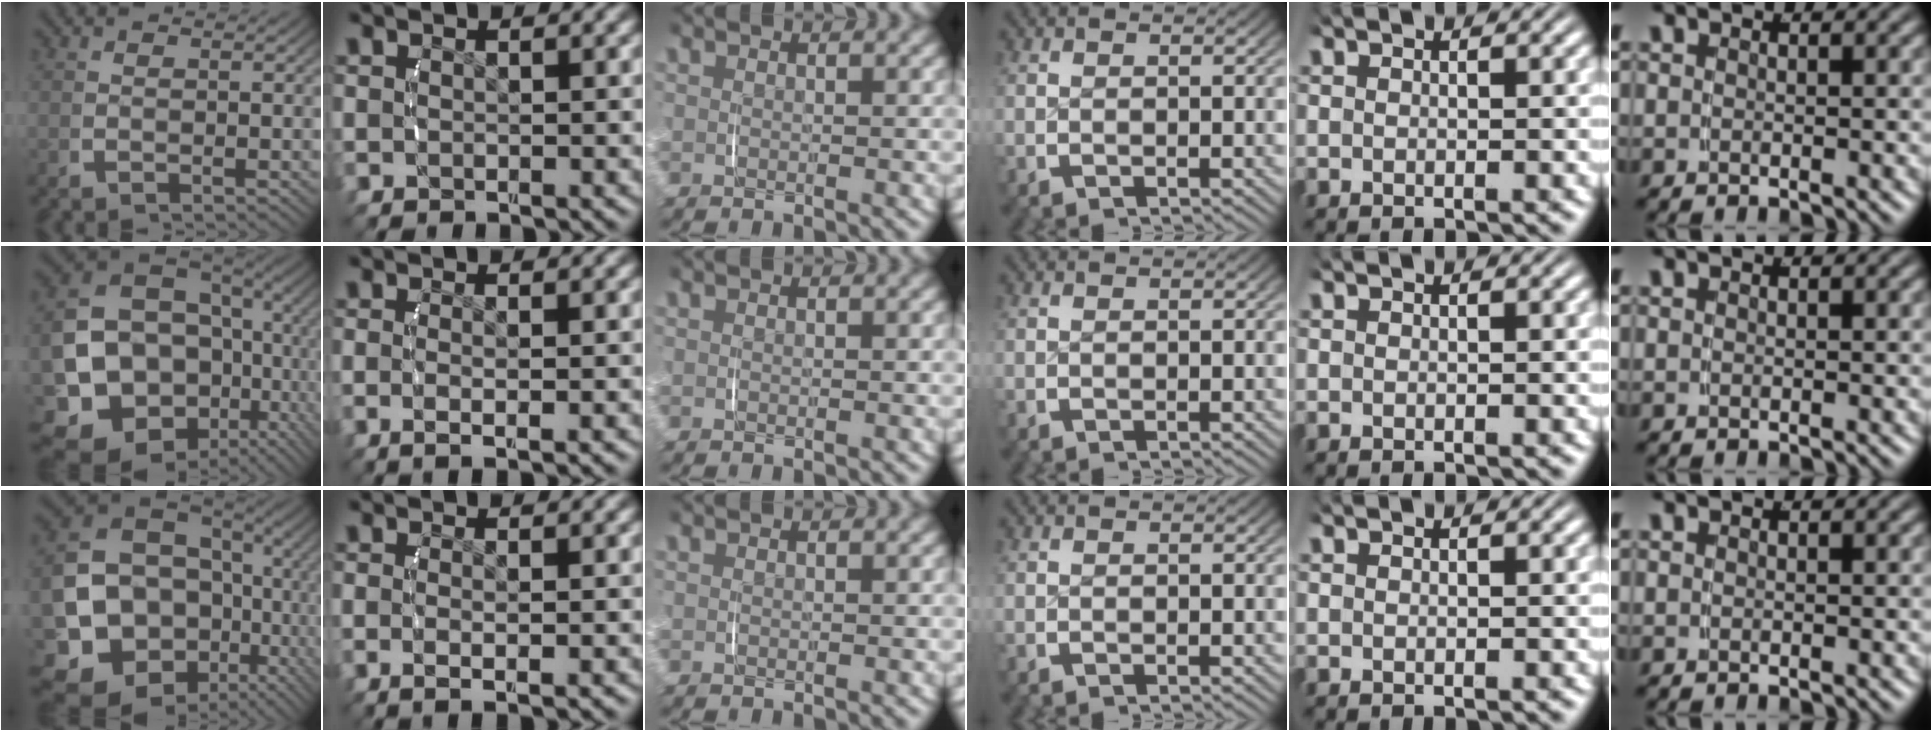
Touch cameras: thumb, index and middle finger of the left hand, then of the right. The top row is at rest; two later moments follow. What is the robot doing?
{"motion": "lift_and_place", "object": "napkin"}